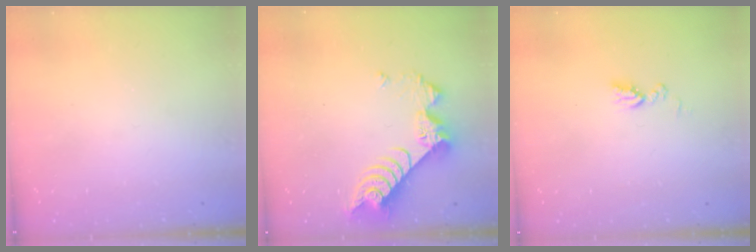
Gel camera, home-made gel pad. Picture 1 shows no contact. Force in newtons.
{"total": 9.3, "press": 9.3, "slide": 1.0}
{"total": 6.9, "press": 6.8, "slide": 0.8}